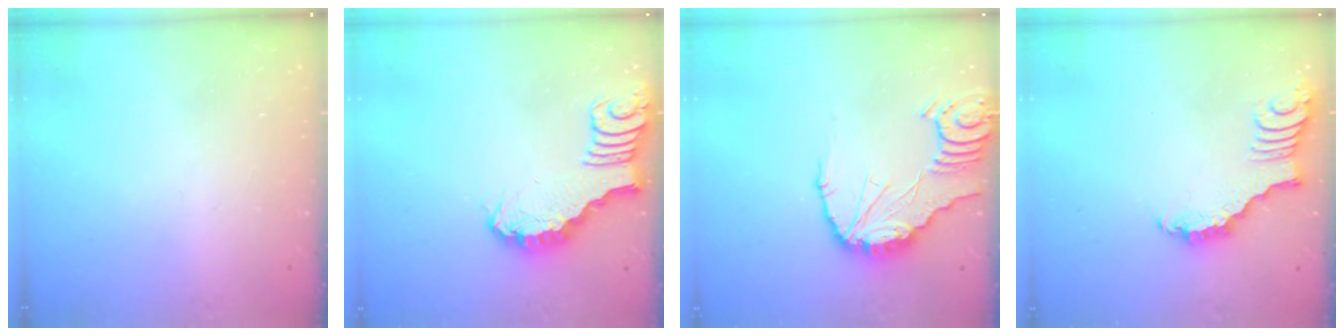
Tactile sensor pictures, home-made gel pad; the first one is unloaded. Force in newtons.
{"total": 2.5, "press": 2.5, "slide": 0.2}
{"total": 9.4, "press": 9.4, "slide": 1.1}
{"total": 2.9, "press": 2.9, "slide": 0.4}